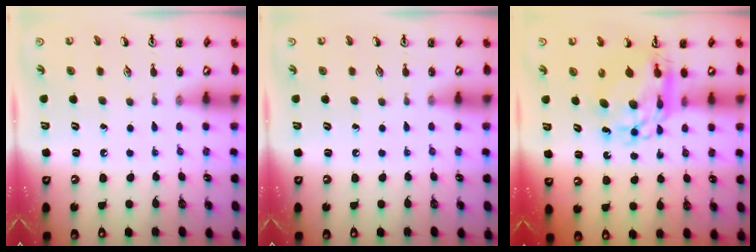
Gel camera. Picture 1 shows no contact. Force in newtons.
{"total": 0.0}
{"total": 11.5, "press": 11.4, "slide": 0.9}